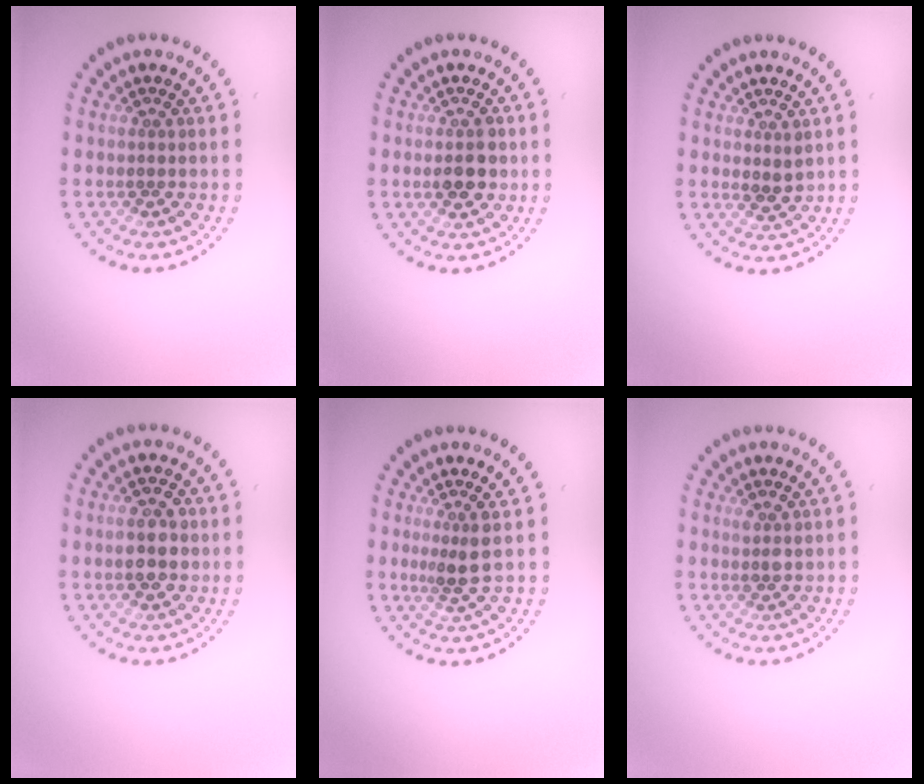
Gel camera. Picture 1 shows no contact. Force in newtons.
{"total": 3.0, "press": 3.0, "slide": 0.2}
{"total": 1.2, "press": 1.1, "slide": 0.5}
{"total": 3.8, "press": 3.8, "slide": 0.1}
{"total": 2.2, "press": 1.7, "slide": 1.4}
{"total": 1.3, "press": 1.2, "slide": 0.5}